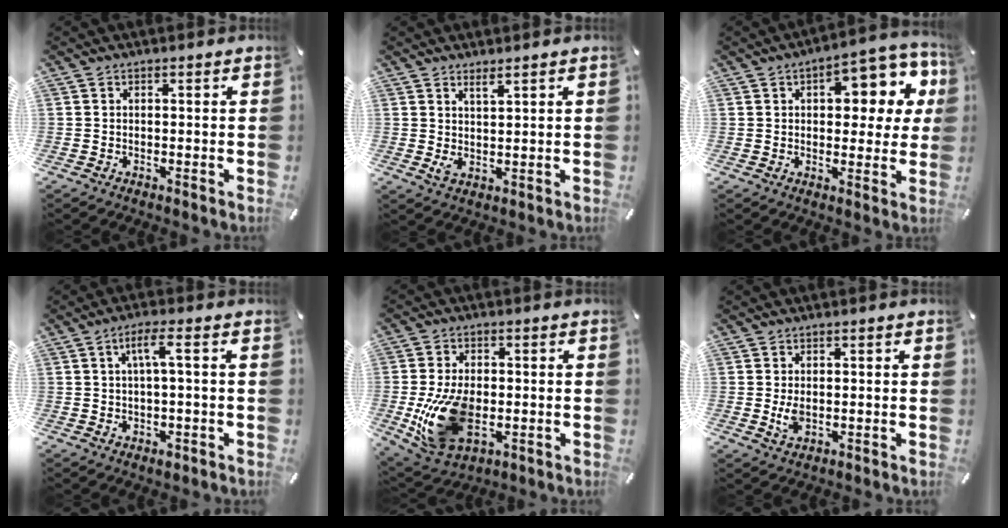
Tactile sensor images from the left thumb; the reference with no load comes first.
{"total": 3.2, "force": [1.8, 1.2, 2.3], "torque": [-0.045, -0.019, 0.031]}
{"total": 13.7, "force": [4.4, 7.1, 10.9], "torque": [-0.128, -0.020, 0.070]}
{"total": 5.6, "force": [0.5, 1.5, 5.3], "torque": [-0.105, 0.004, 0.005]}
{"total": 15.7, "force": [-2.7, 10.2, 11.7], "torque": [-0.255, -0.007, -0.046]}
{"total": 3.2, "force": [-0.3, 2.1, 2.4], "torque": [-0.050, -0.006, -0.009]}